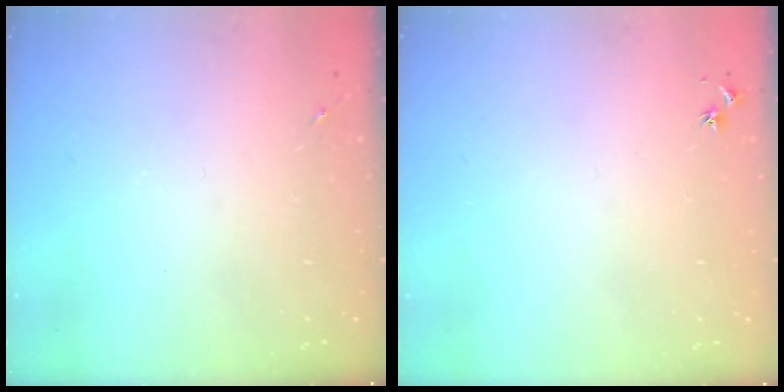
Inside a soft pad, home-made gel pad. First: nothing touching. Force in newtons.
{"total": 3.0, "press": 2.9, "slide": 0.4}